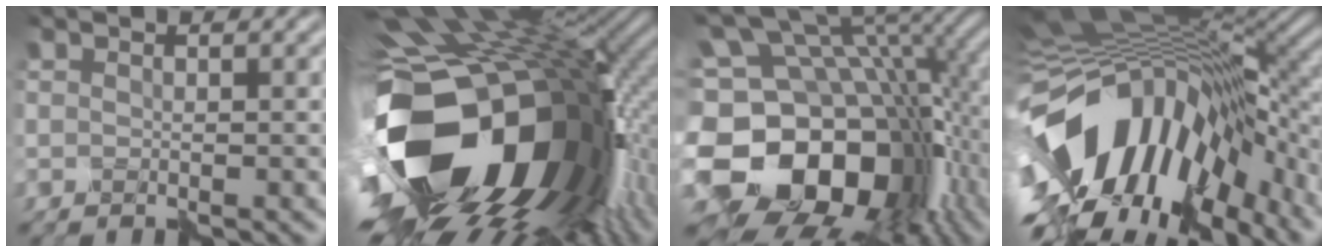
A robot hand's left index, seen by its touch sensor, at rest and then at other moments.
{"total": 20.0, "force": [-5.0, 12.2, 15.0], "torque": [-0.306, -0.049, -0.072]}
{"total": 17.7, "force": [-3.8, 12.1, 12.3], "torque": [-0.230, -0.001, -0.070]}
{"total": 16.8, "force": [-3.4, 9.6, 13.3], "torque": [-0.248, -0.005, -0.063]}